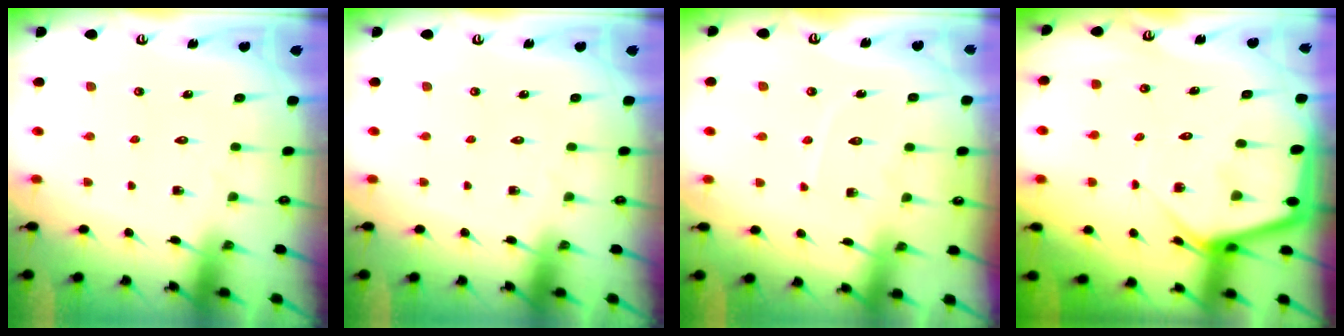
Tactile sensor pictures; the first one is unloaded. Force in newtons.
{"total": 0.0}
{"total": 5.0, "press": 5.0, "slide": 0.2}
{"total": 5.6, "press": 5.6, "slide": 0.5}